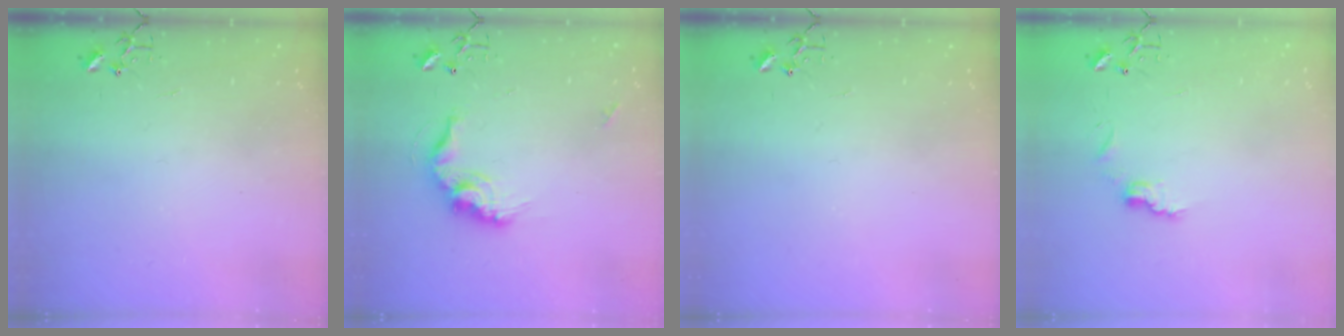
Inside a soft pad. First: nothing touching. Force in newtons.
{"total": 14.3, "press": 14.2, "slide": 1.4}
{"total": 0.0}
{"total": 7.3, "press": 7.3, "slide": 0.4}